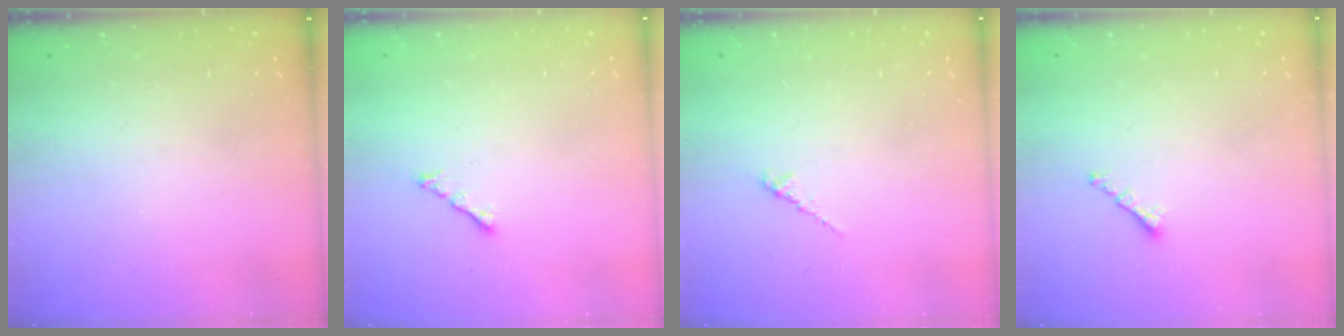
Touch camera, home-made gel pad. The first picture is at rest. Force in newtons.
{"total": 2.3, "press": 2.2, "slide": 0.7}
{"total": 2.0, "press": 2.0, "slide": 0.6}
{"total": 0.7, "press": 0.6, "slide": 0.4}